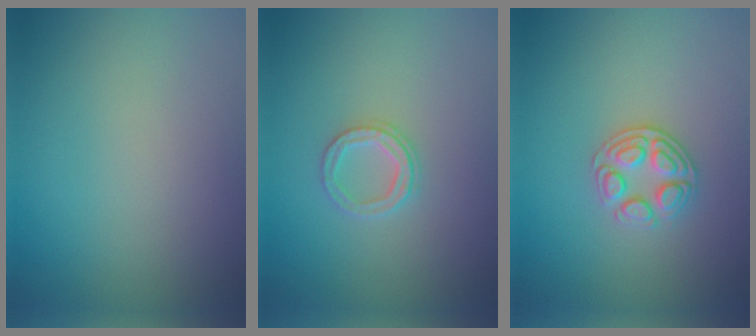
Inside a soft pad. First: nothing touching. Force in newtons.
{"total": 2.1, "press": 2.0, "slide": 0.4}
{"total": 2.7, "press": 2.6, "slide": 0.8}